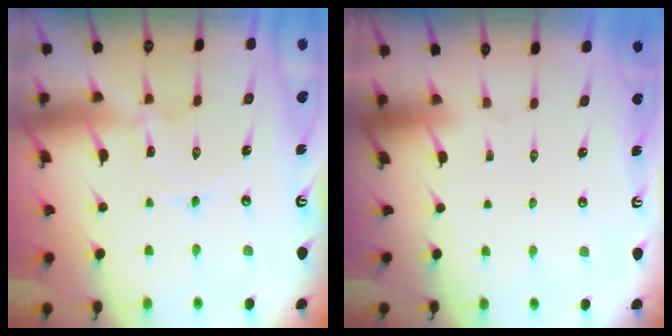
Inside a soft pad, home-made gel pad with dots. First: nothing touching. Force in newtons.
{"total": 0.0}